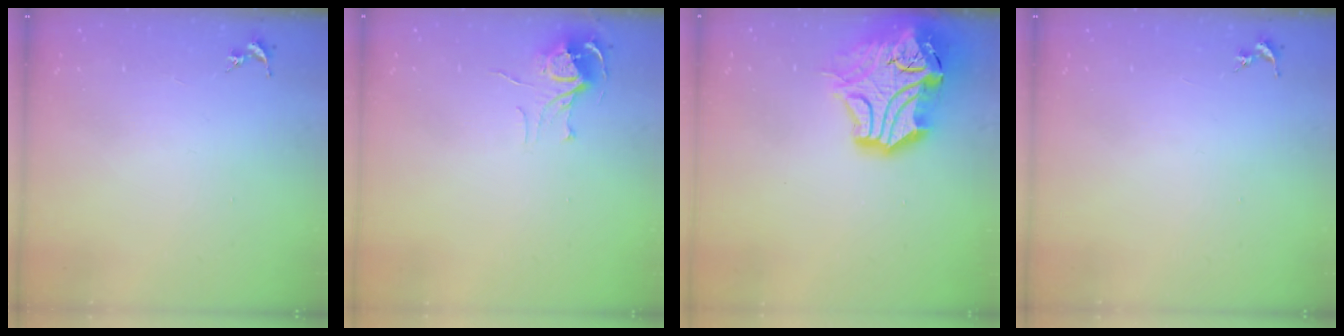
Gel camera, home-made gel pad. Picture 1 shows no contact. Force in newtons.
{"total": 7.0, "press": 7.0, "slide": 0.6}
{"total": 19.5, "press": 19.3, "slide": 2.9}
{"total": 0.0}